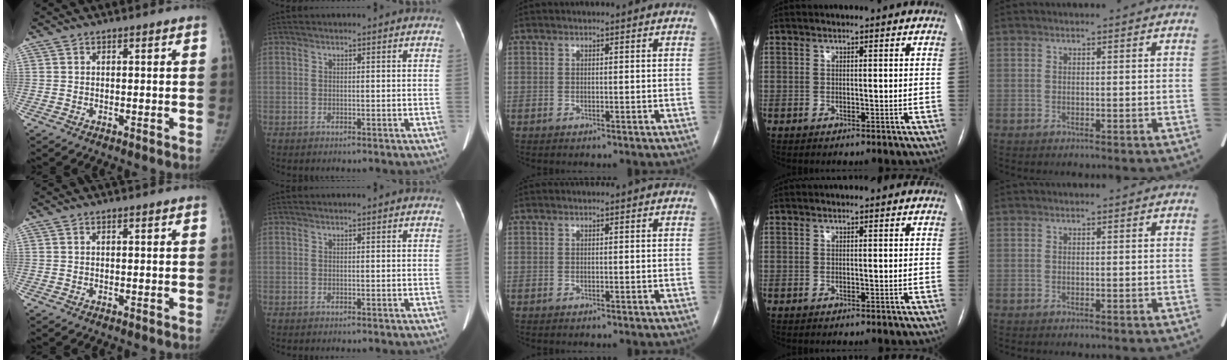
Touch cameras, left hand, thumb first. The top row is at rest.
{}